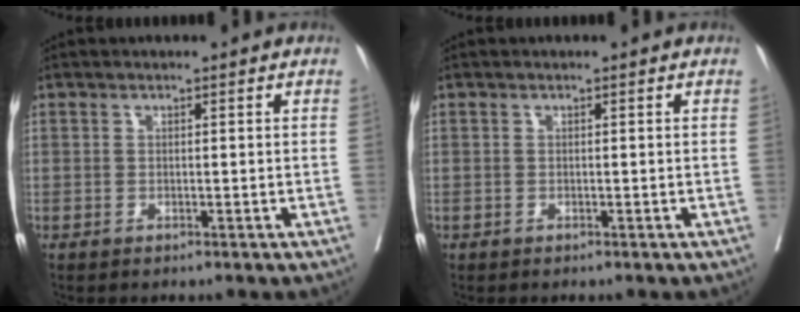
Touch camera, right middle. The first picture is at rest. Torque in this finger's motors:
{"motor_torque": [0.03, -0.02, -0.02, 0.00]}